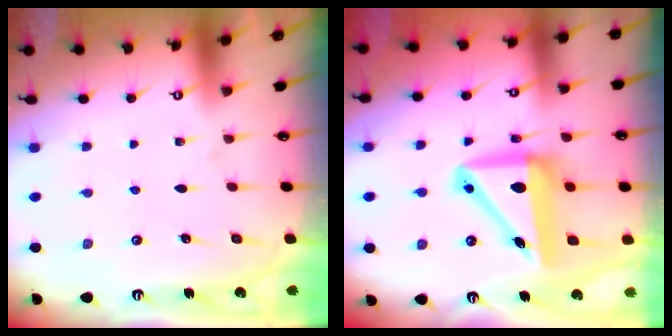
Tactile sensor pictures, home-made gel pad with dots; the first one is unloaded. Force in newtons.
{"total": 12.8, "press": 12.5, "slide": 2.8}